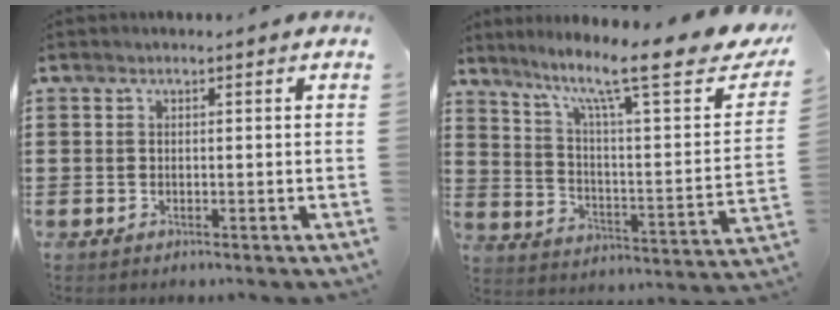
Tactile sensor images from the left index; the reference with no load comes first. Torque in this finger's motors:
{"motor_torque": [2.14, 0.00, 0.77, 0.21]}